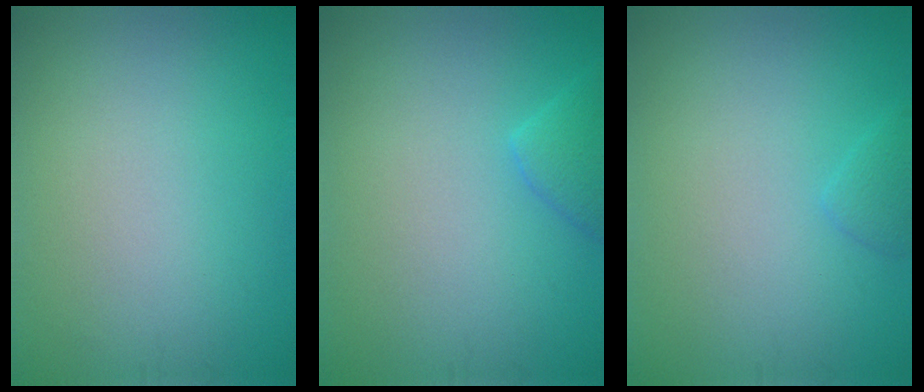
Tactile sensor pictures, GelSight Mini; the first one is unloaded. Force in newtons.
{"total": 1.8, "press": 1.8, "slide": 0.1}
{"total": 1.0, "press": 1.0, "slide": 0.2}